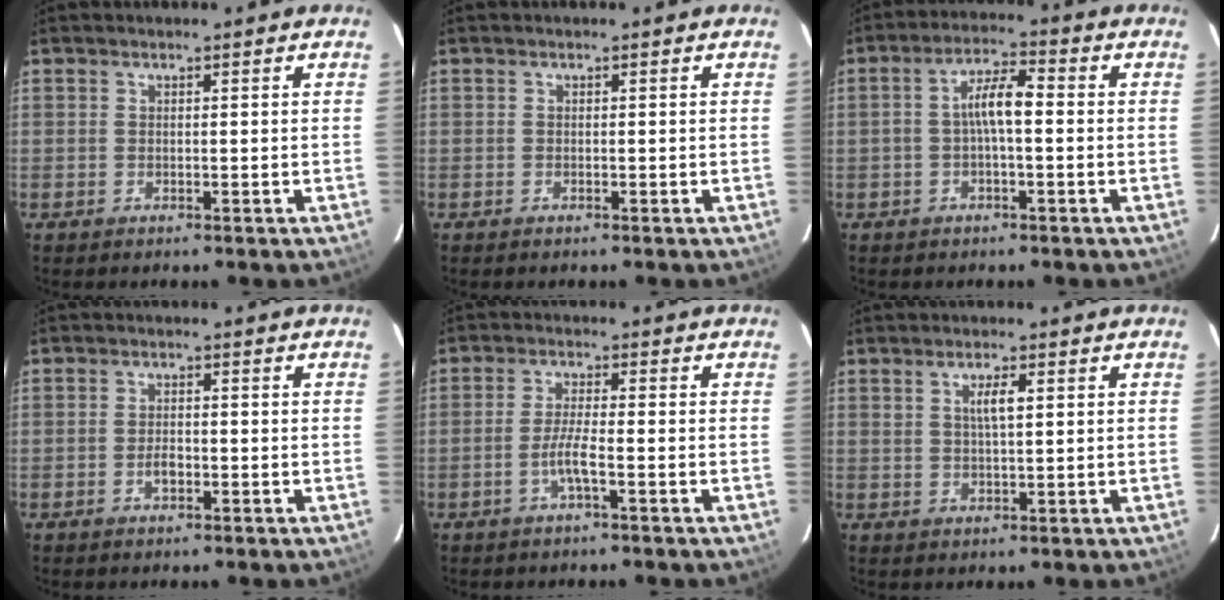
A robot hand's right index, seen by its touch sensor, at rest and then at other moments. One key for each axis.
{"total": 0.0}
{"total": 5.6, "fx": -0.6, "fy": 1.5, "fz": 5.3, "tx": -0.104, "ty": 0.017, "tz": -0.010}
{"total": 2.3, "fx": -1.0, "fy": 1.2, "fz": 1.7, "tx": -0.033, "ty": 0.002, "tz": -0.018}
{"total": 4.0, "fx": -1.9, "fy": 0.0, "fz": 3.5, "tx": -0.073, "ty": 0.000, "tz": -0.037}
{"total": 3.3, "fx": 1.1, "fy": 0.8, "fz": 3.0, "tx": -0.055, "ty": 0.002, "tz": 0.021}